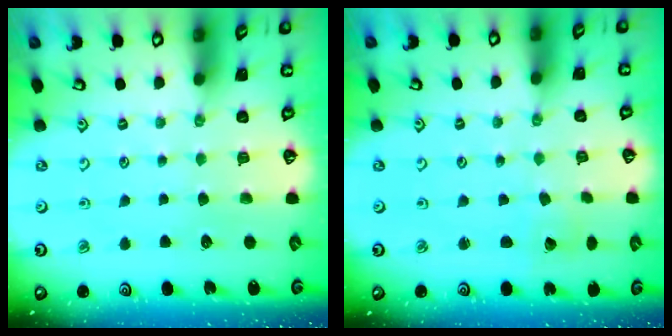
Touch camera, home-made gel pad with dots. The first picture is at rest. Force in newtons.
{"total": 1.6, "press": 1.6, "slide": 0.2}